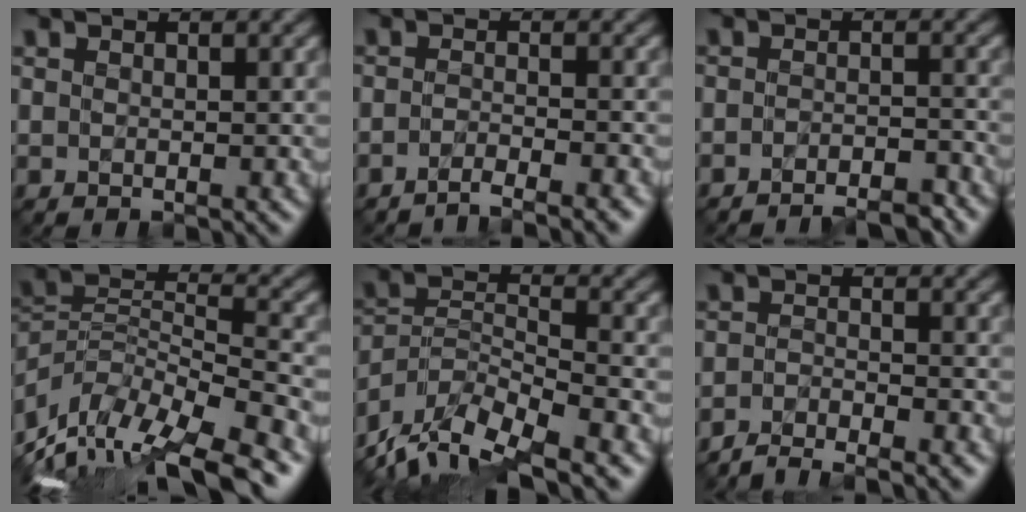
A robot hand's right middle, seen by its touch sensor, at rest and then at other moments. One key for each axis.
{"total": 3.3, "fx": -2.7, "fy": 0.5, "fz": 1.7, "tx": -0.020, "ty": -0.005, "tz": -0.054}
{"total": 3.8, "fx": -3.5, "fy": 0.4, "fz": 1.4, "tx": -0.019, "ty": 0.001, "tz": -0.050}
{"total": 13.5, "fx": -10.8, "fy": 4.6, "fz": 6.6, "tx": -0.132, "ty": 0.007, "tz": -0.172}
{"total": 9.6, "fx": -8.1, "fy": 2.3, "fz": 4.6, "tx": -0.087, "ty": -0.004, "tz": -0.152}
{"total": 3.5, "fx": -3.2, "fy": 0.4, "fz": 1.1, "tx": -0.015, "ty": -0.002, "tz": -0.064}